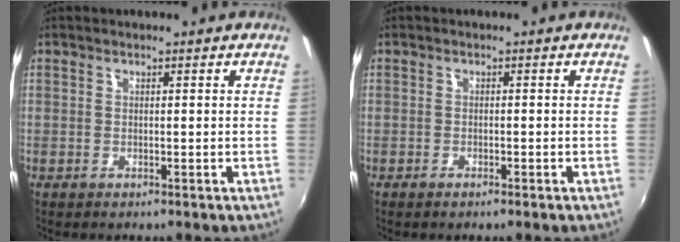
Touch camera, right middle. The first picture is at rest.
{"total": 1.3, "force": [-1.1, 0.2, 0.7], "torque": [-0.015, -0.004, -0.020]}